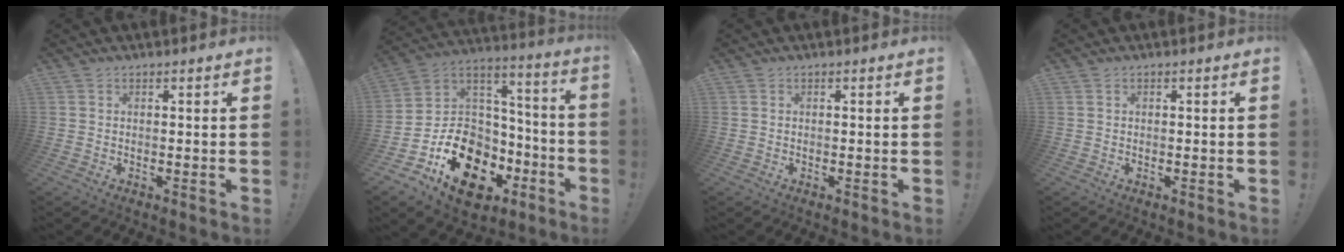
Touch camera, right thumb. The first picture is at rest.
{"total": 18.8, "force": [-9.4, 13.6, 9.1], "torque": [-0.131, 0.054, -0.138]}
{"total": 0.0}
{"total": 0.0}